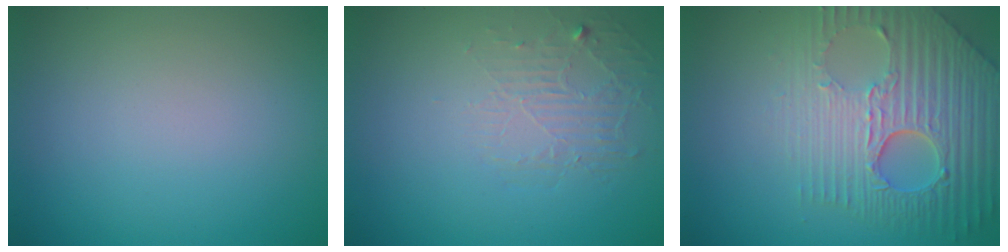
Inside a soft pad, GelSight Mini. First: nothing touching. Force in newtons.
{"total": 1.9, "press": 0.6, "slide": 1.8}
{"total": 8.7, "press": 5.9, "slide": 6.4}